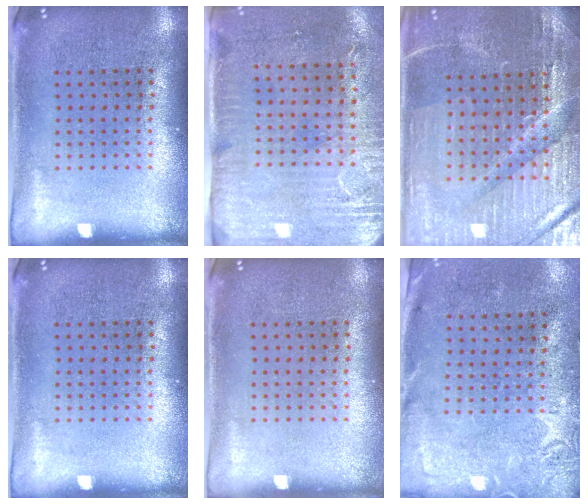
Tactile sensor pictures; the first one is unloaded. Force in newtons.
{"total": 2.9, "press": 2.4, "slide": 1.6}
{"total": 3.8, "press": 3.8, "slide": 0.7}
{"total": 0.0}
{"total": 0.0}
{"total": 2.8, "press": 2.2, "slide": 1.8}